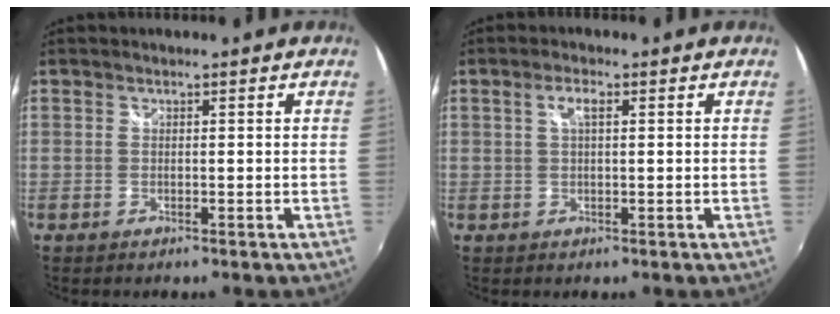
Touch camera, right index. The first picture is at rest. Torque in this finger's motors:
{"motor_torque": [0.28, 0.03, 0.19, 0.05]}